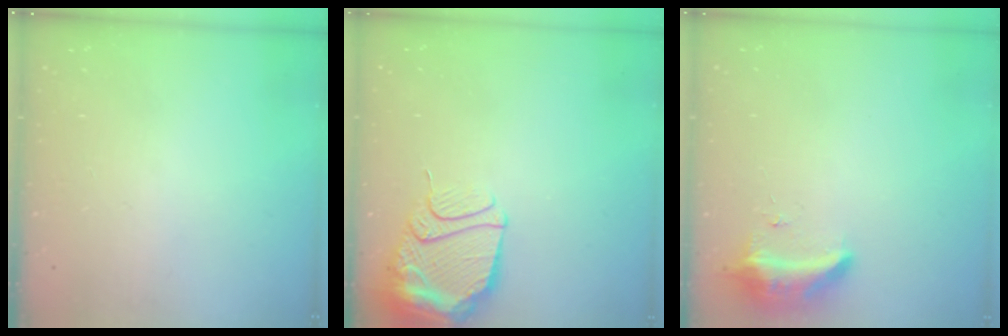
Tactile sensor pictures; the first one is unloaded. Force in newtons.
{"total": 13.8, "press": 13.7, "slide": 1.4}
{"total": 8.9, "press": 8.8, "slide": 1.6}